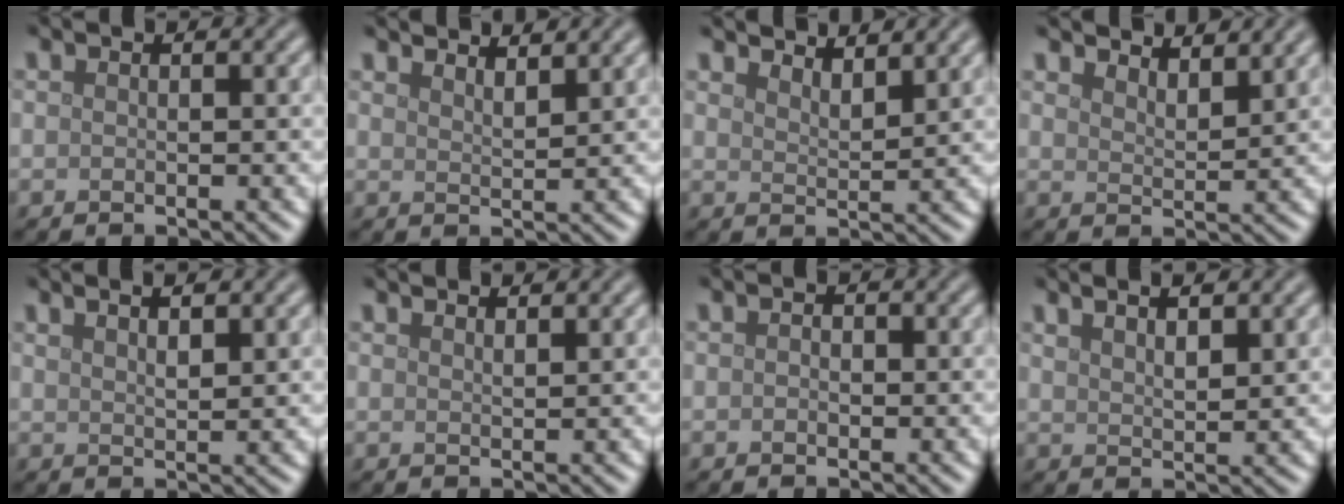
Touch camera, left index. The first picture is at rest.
{"total": 3.9, "force": [3.5, 0.8, 1.4], "torque": [-0.008, 0.012, 0.040]}
{"total": 4.3, "force": [4.0, 0.7, 1.3], "torque": [-0.018, 0.005, 0.051]}
{"total": 4.9, "force": [4.6, 0.9, 1.6], "torque": [-0.021, 0.005, 0.056]}
{"total": 3.1, "force": [2.0, 0.9, 2.2], "torque": [-0.014, 0.006, 0.018]}
{"total": 1.9, "force": [1.7, 0.3, 0.7], "torque": [-0.004, 0.006, 0.016]}
{"total": 0.8, "force": [0.1, 0.6, 0.5], "torque": [-0.008, -0.003, -0.003]}
{"total": 3.6, "force": [2.5, 1.1, 2.4], "torque": [-0.019, 0.008, 0.026]}